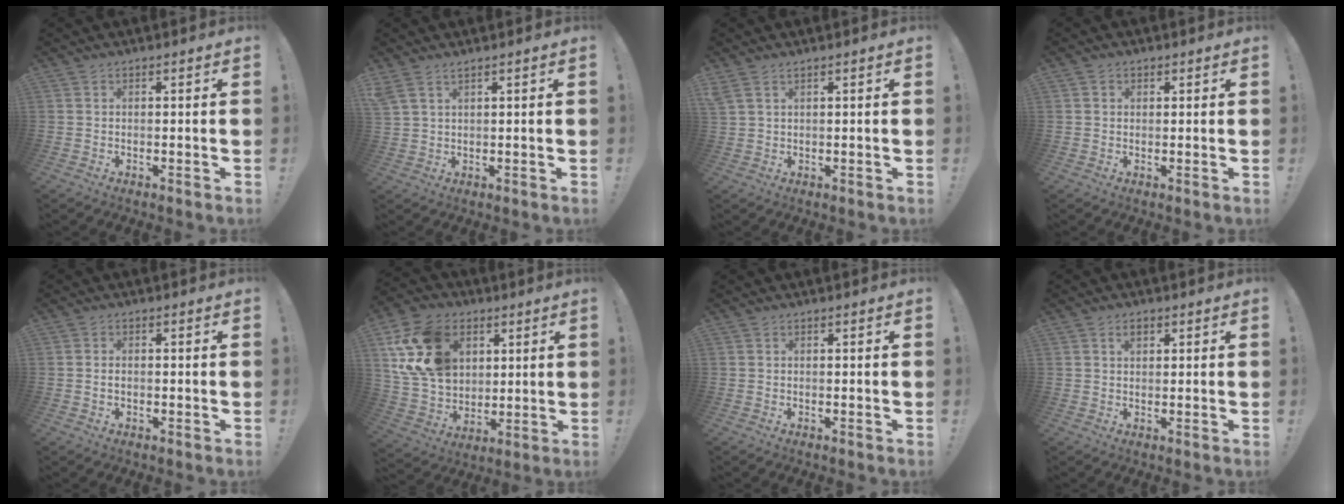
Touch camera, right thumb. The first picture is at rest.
{"total": 3.4, "force": [2.5, 0.7, 2.2], "torque": [-0.051, -0.008, 0.050]}
{"total": 2.6, "force": [1.6, 0.8, 1.9], "torque": [-0.045, -0.001, 0.034]}
{"total": 1.2, "force": [0.4, 1.1, 0.4], "torque": [-0.006, 0.002, 0.007]}
{"total": 1.8, "force": [-0.5, 1.2, 1.3], "torque": [-0.018, 0.004, -0.010]}
{"total": 20.4, "force": [7.5, 15.3, 11.3], "torque": [-0.209, -0.022, 0.149]}
{"total": 0.0}
{"total": 1.1, "force": [0.6, 0.6, 0.7], "torque": [-0.014, 0.002, 0.011]}